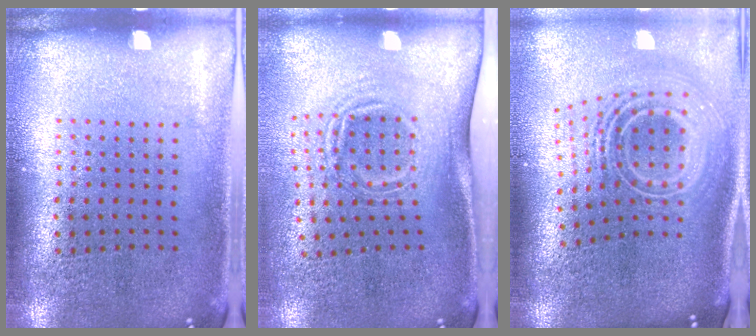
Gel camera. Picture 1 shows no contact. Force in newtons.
{"total": 1.7, "press": 1.2, "slide": 1.2}
{"total": 2.8, "press": 1.9, "slide": 2.1}